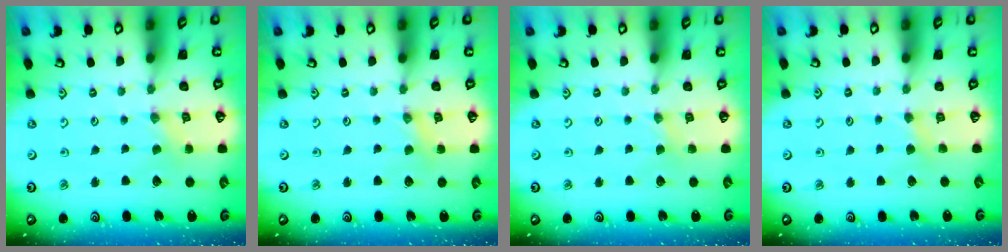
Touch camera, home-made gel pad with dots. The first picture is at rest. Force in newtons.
{"total": 2.0, "press": 1.9, "slide": 0.4}
{"total": 1.4, "press": 1.4, "slide": 0.3}
{"total": 3.4, "press": 3.4, "slide": 0.5}